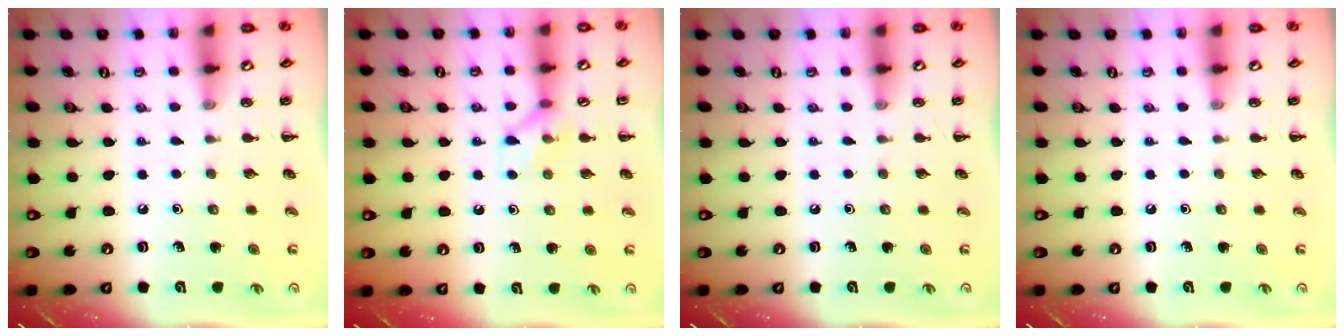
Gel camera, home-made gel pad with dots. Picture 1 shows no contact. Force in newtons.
{"total": 7.4, "press": 7.4, "slide": 0.3}
{"total": 0.0}
{"total": 0.0}